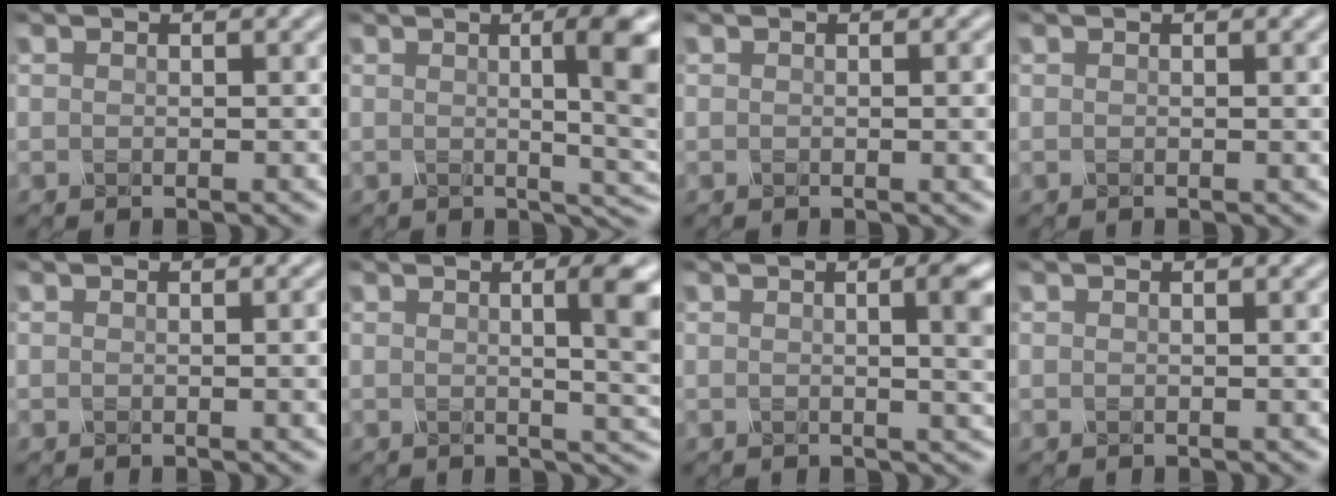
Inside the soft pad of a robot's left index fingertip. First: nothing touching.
{"total": 8.0, "force": [0.8, 2.1, 7.6], "torque": [-0.059, 0.017, 0.007]}
{"total": 3.1, "force": [0.4, 1.4, 2.7], "torque": [-0.008, 0.022, -0.006]}
{"total": 0.9, "force": [0.3, 0.4, 0.8], "torque": [-0.002, -0.003, -0.001]}
{"total": 3.4, "force": [0.3, 1.6, 3.0], "torque": [-0.008, 0.026, -0.008]}
{"total": 6.5, "force": [1.0, 2.0, 6.1], "torque": [-0.033, 0.017, 0.008]}
{"total": 5.7, "force": [0.8, 2.2, 5.2], "torque": [-0.021, 0.033, -0.007]}
{"total": 0.5, "force": [0.1, 0.2, 0.5], "torque": [0.000, -0.004, 0.000]}